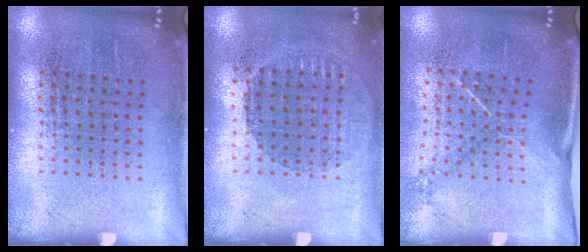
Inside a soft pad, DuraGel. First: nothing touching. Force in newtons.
{"total": 0.9, "press": 0.9, "slide": 0.3}
{"total": 1.5, "press": 1.0, "slide": 1.0}